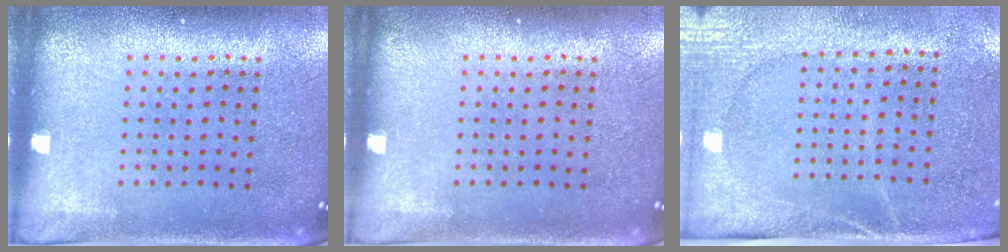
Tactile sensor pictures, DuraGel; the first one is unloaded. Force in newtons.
{"total": 0.0}
{"total": 2.7, "press": 2.3, "slide": 1.5}